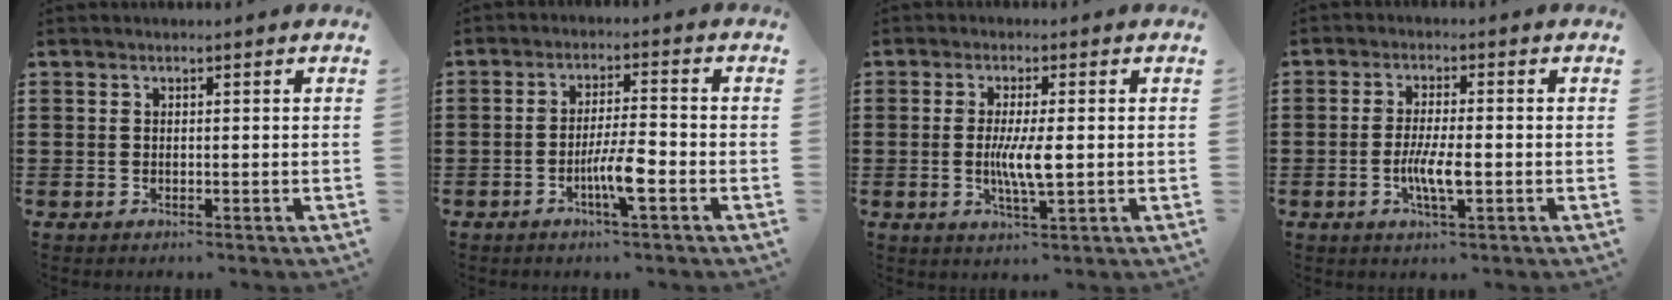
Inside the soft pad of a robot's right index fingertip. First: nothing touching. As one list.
[{"total": 5.8, "force": [-2.3, 0.8, 5.3], "torque": [-0.103, -0.008, -0.044]}, {"total": 5.6, "force": [-0.3, 1.1, 5.5], "torque": [-0.111, -0.008, -0.011]}, {"total": 5.3, "force": [-1.3, 1.1, 5.0], "torque": [-0.098, -0.004, -0.027]}]